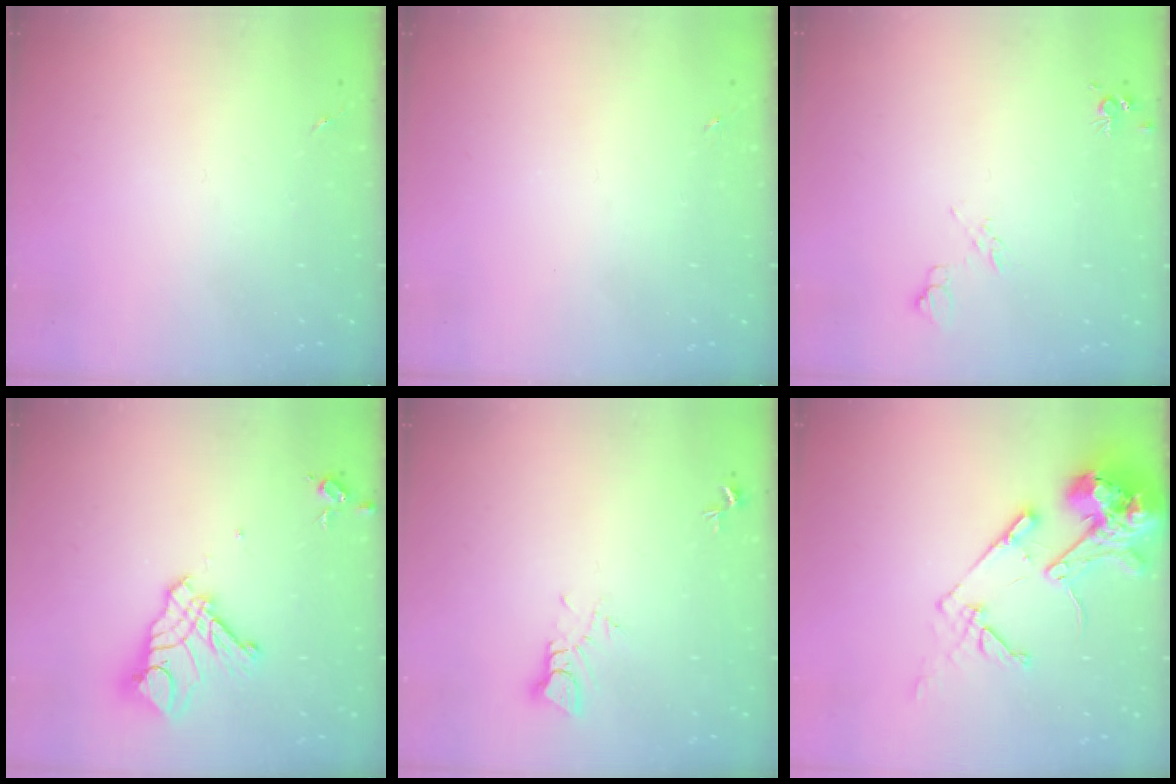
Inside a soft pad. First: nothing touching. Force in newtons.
{"total": 0.0}
{"total": 6.4, "press": 6.3, "slide": 1.1}
{"total": 14.6, "press": 14.6, "slide": 1.5}
{"total": 3.8, "press": 3.8, "slide": 0.4}
{"total": 16.6, "press": 16.5, "slide": 2.3}